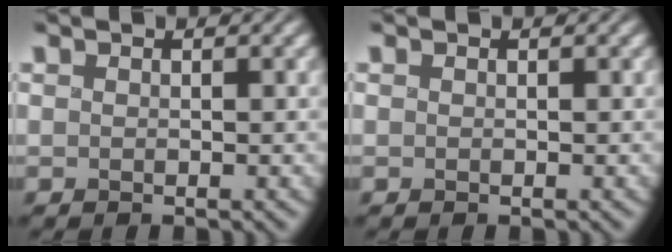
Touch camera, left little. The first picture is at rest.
{"total": 0.0}